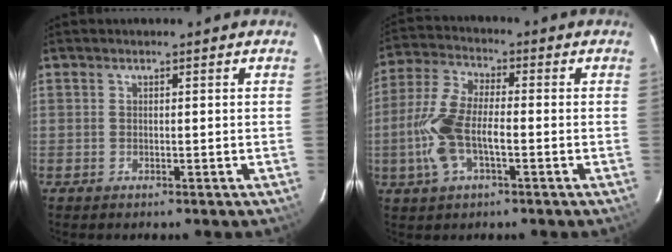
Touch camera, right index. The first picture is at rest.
{"total": 11.5, "force": [-2.7, 4.6, 10.1], "torque": [-0.225, 0.004, -0.057]}